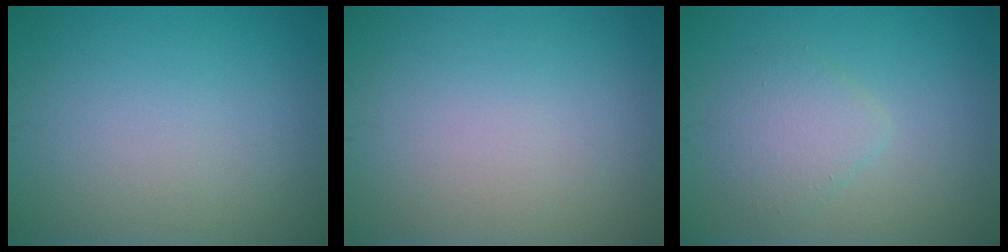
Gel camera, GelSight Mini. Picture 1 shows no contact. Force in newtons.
{"total": 0.0}
{"total": 2.5, "press": 2.5, "slide": 0.2}